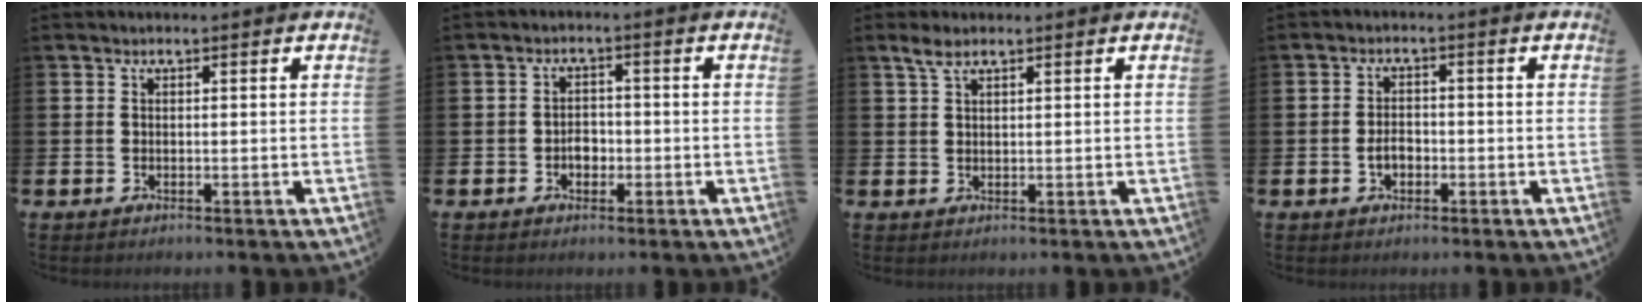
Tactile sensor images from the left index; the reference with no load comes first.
{"total": 2.3, "force": [-0.7, 1.8, 1.3], "torque": [-0.015, 0.002, -0.018]}
{"total": 2.6, "force": [1.9, 0.9, 1.6], "torque": [-0.032, 0.005, 0.033]}
{"total": 2.3, "force": [-0.7, 1.6, 1.6], "torque": [-0.022, 0.000, -0.017]}